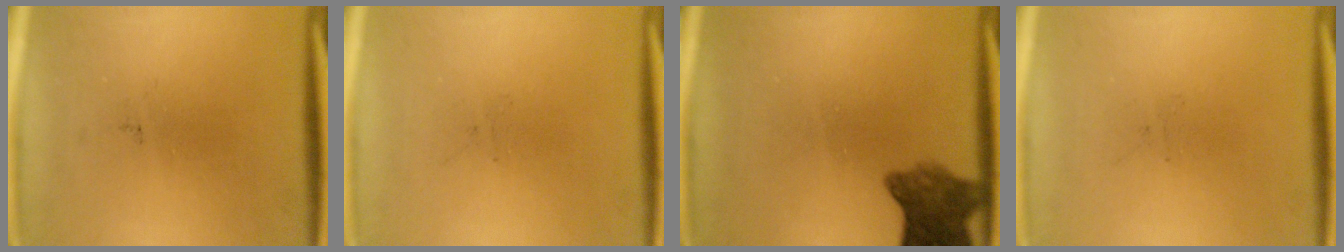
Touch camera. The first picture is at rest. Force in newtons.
{"total": 0.0}
{"total": 7.0}
{"total": 0.0}